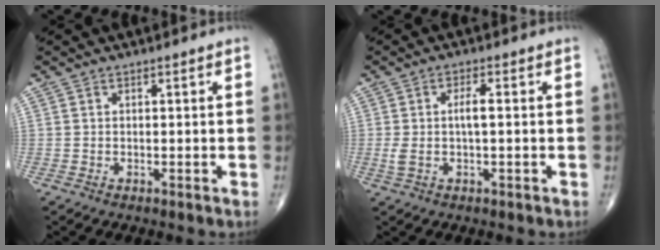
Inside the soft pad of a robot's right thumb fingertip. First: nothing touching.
{"total": 4.1, "force": [0.0, 0.9, 4.0], "torque": [-0.100, 0.011, 0.000]}